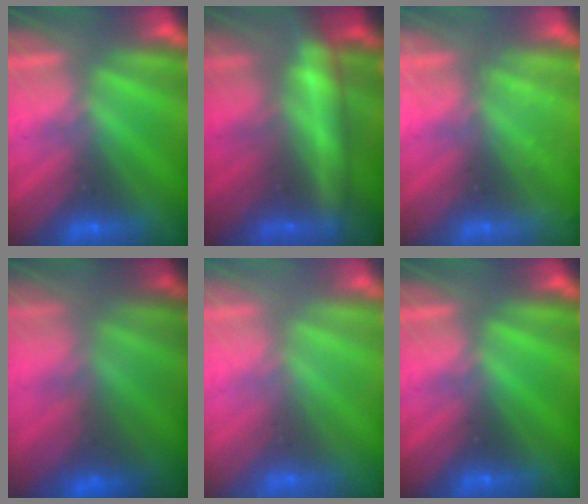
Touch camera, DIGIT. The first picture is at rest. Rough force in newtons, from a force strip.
{"total": 8.0}
{"total": 2.3}
{"total": 3.1}
{"total": 2.8}
{"total": 0.0}